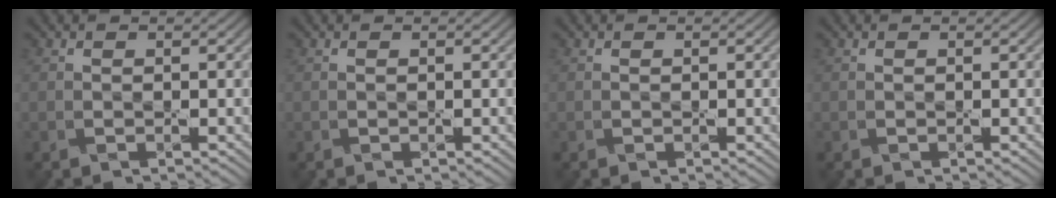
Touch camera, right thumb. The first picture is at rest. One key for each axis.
{"total": 0.0}
{"total": 0.0}
{"total": 0.0}